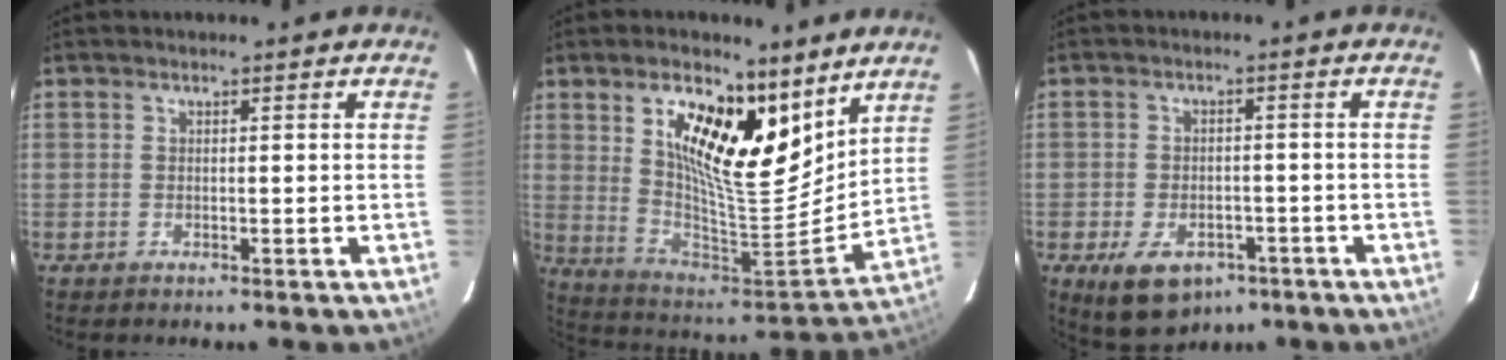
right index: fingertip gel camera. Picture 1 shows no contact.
{"total": 18.9, "force": [10.4, 7.8, 13.6], "torque": [-0.232, -0.011, 0.188]}
{"total": 10.4, "force": [-5.8, 6.6, 5.6], "torque": [-0.122, -0.011, -0.078]}